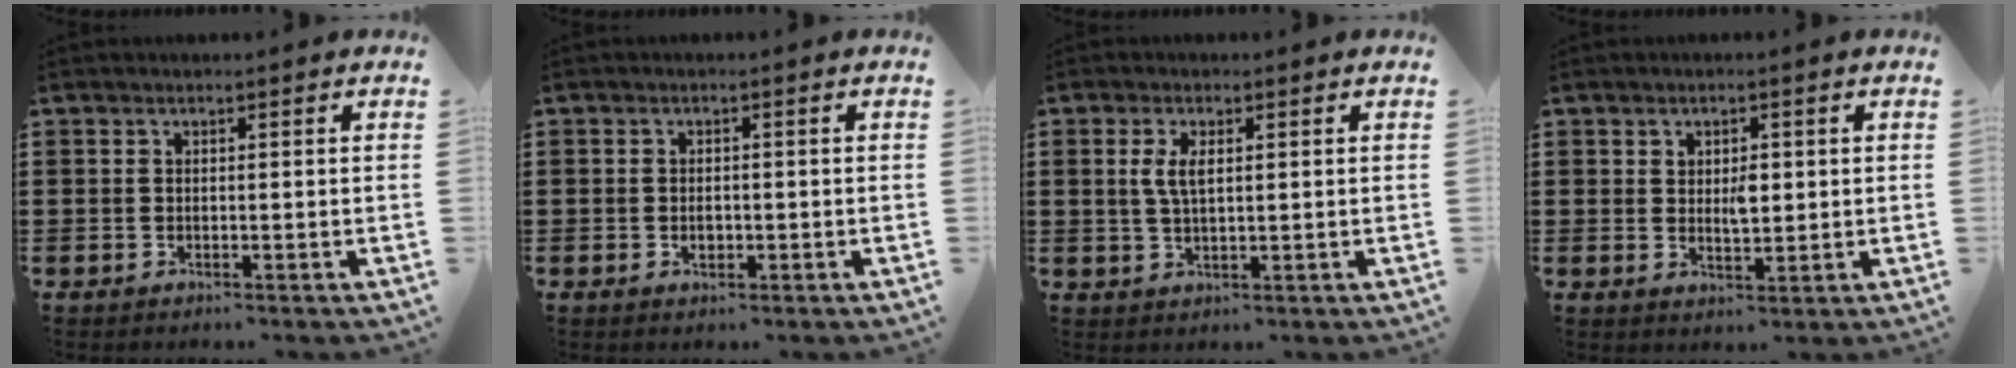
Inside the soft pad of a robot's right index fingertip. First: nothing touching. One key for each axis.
{"total": 1.3, "fx": -0.3, "fy": 0.8, "fz": 1.0, "tx": -0.020, "ty": 0.002, "tz": -0.006}
{"total": 3.6, "fx": 0.9, "fy": 1.3, "fz": 3.2, "tx": -0.067, "ty": 0.007, "tz": 0.013}
{"total": 3.0, "fx": 0.6, "fy": 1.6, "fz": 2.4, "tx": -0.043, "ty": 0.002, "tz": 0.009}